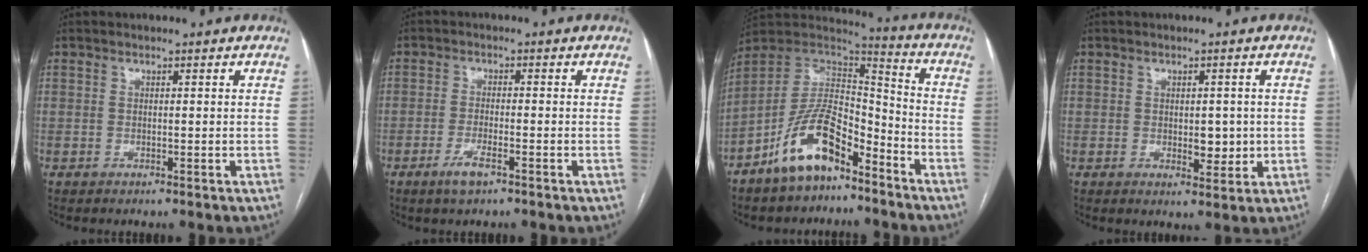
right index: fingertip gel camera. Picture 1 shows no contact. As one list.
[{"total": 3.4, "force": [-2.1, 0.7, 2.6], "torque": [-0.058, -0.003, -0.039]}, {"total": 13.9, "force": [-8.8, 5.7, 9.2], "torque": [-0.176, 0.023, -0.163]}, {"total": 3.8, "force": [-0.1, 2.0, 3.2], "torque": [-0.039, -0.004, 0.006]}]